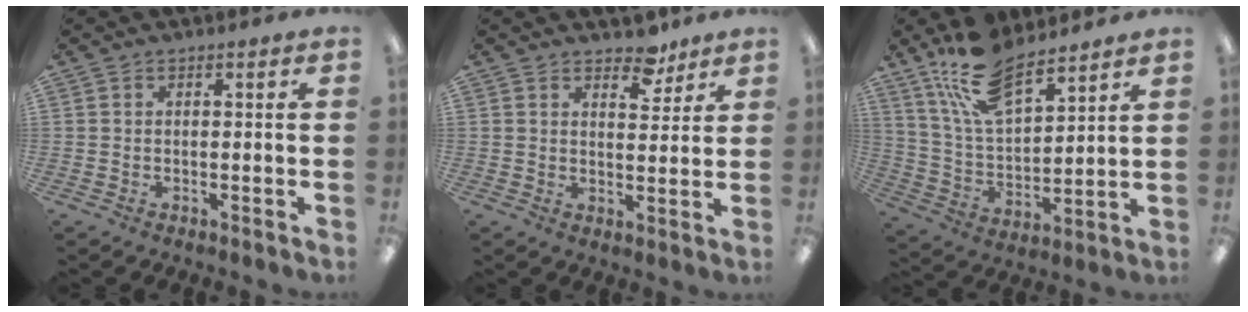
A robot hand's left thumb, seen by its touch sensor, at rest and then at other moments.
{"total": 6.2, "force": [5.2, 2.8, 1.9], "torque": [-0.010, -0.033, 0.089]}
{"total": 16.2, "force": [12.1, 6.7, 8.6], "torque": [-0.179, -0.053, 0.220]}